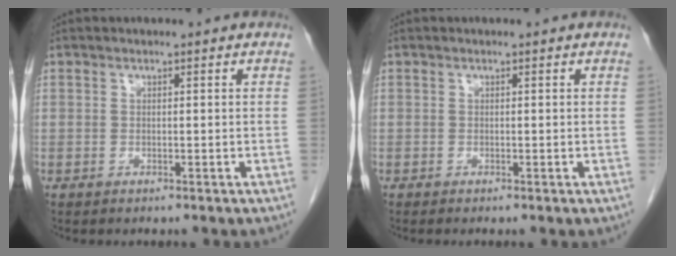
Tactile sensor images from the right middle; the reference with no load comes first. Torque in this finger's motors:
{"motor_torque": [0.09, -0.06, 0.03, 0.02]}